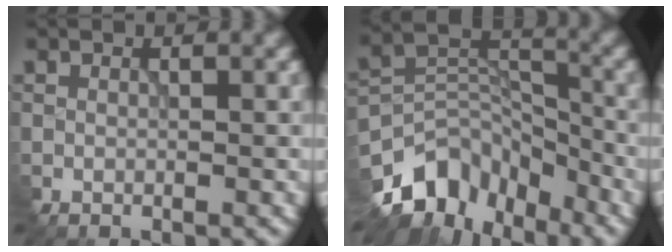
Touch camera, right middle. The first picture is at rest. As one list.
[{"total": 8.9, "force": [-6.4, 5.2, 3.3], "torque": [-0.054, 0.004, -0.130]}]